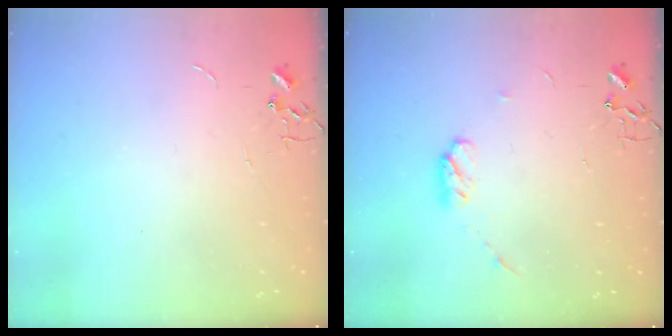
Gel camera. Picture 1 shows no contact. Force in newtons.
{"total": 6.3, "press": 6.2, "slide": 0.9}